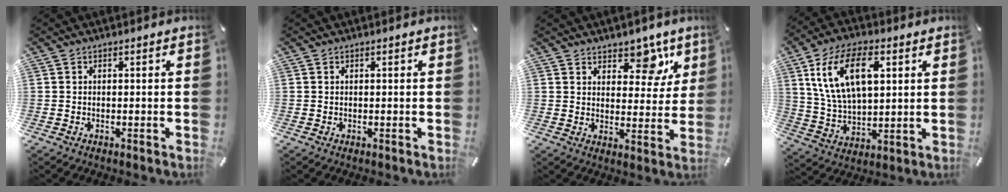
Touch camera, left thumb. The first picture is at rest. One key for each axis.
{"total": 0.0}
{"total": 8.9, "fx": 6.2, "fy": 5.2, "fz": 3.7, "tx": -0.021, "ty": -0.055, "tz": 0.103}
{"total": 15.2, "fx": 6.0, "fy": 8.3, "fz": 11.2, "tx": -0.246, "ty": -0.002, "tz": 0.101}